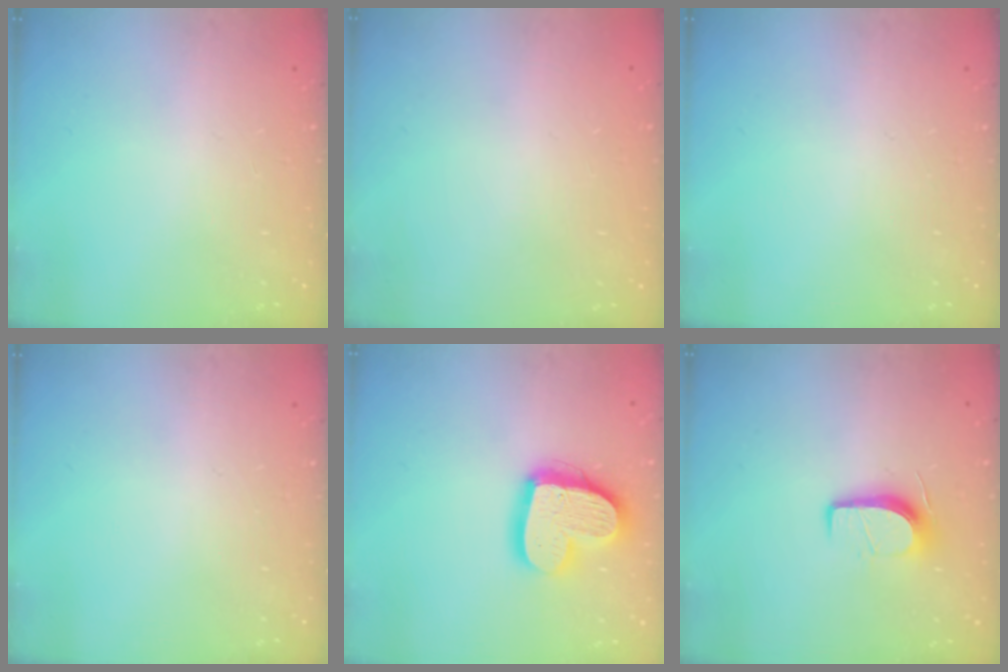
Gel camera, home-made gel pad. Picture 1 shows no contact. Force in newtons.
{"total": 0.0}
{"total": 0.0}
{"total": 0.0}
{"total": 18.3, "press": 18.3, "slide": 1.6}
{"total": 8.0, "press": 7.9, "slide": 1.0}